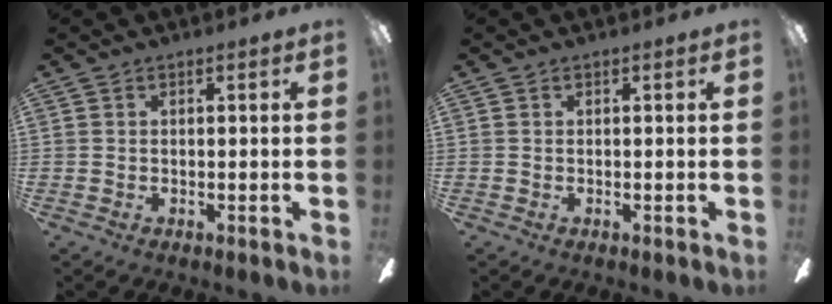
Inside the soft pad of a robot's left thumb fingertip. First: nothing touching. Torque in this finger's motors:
{"motor_torque": [0.00, 0.00, 0.00, 0.00, 0.00]}